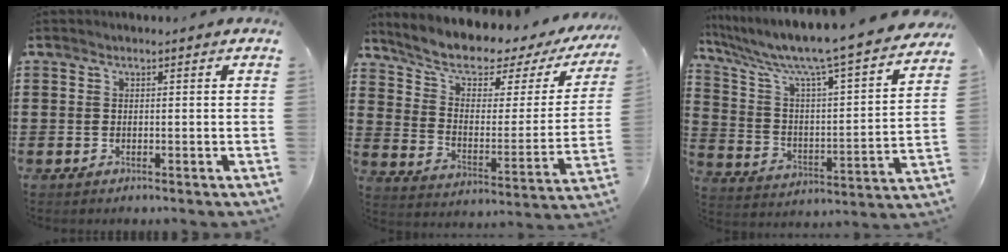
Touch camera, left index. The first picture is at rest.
{"total": 6.5, "force": [4.9, 2.7, 3.3], "torque": [-0.082, -0.036, 0.080]}
{"total": 8.7, "force": [7.3, -0.1, 4.6], "torque": [-0.122, -0.067, 0.114]}